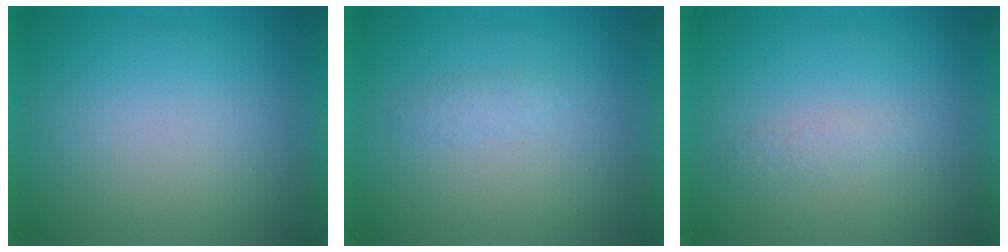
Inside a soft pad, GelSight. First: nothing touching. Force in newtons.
{"total": 1.5}
{"total": 1.3}